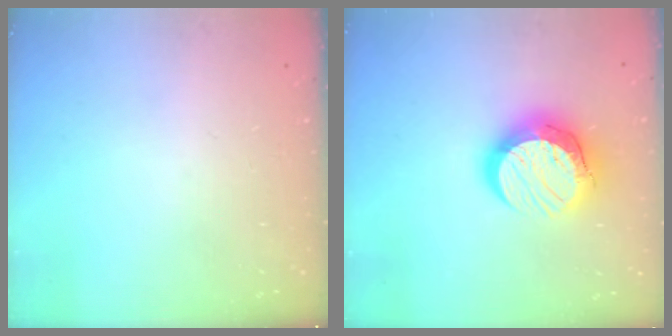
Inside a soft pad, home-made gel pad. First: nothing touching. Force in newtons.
{"total": 15.6, "press": 15.5, "slide": 1.0}